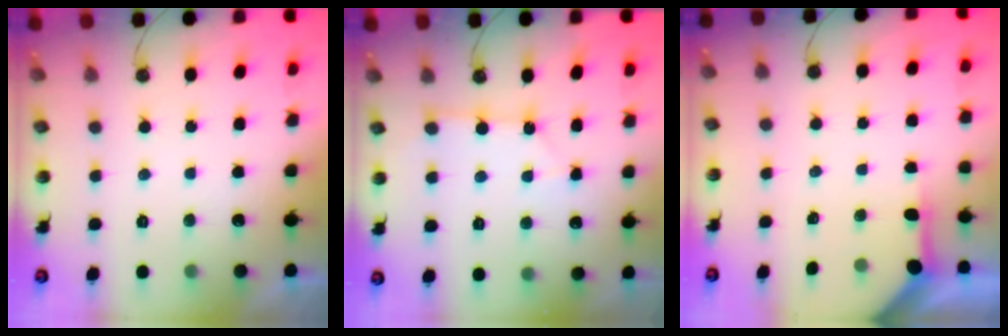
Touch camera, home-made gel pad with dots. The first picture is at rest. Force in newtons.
{"total": 2.3, "press": 2.2, "slide": 0.3}
{"total": 3.9, "press": 3.8, "slide": 0.2}